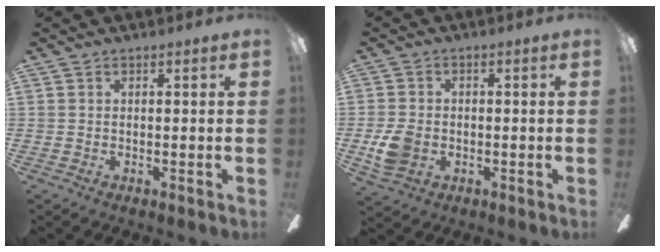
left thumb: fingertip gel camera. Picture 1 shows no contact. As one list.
[{"total": 6.9, "force": [-1.8, 5.2, 4.1], "torque": [-0.076, 0.005, -0.035]}]